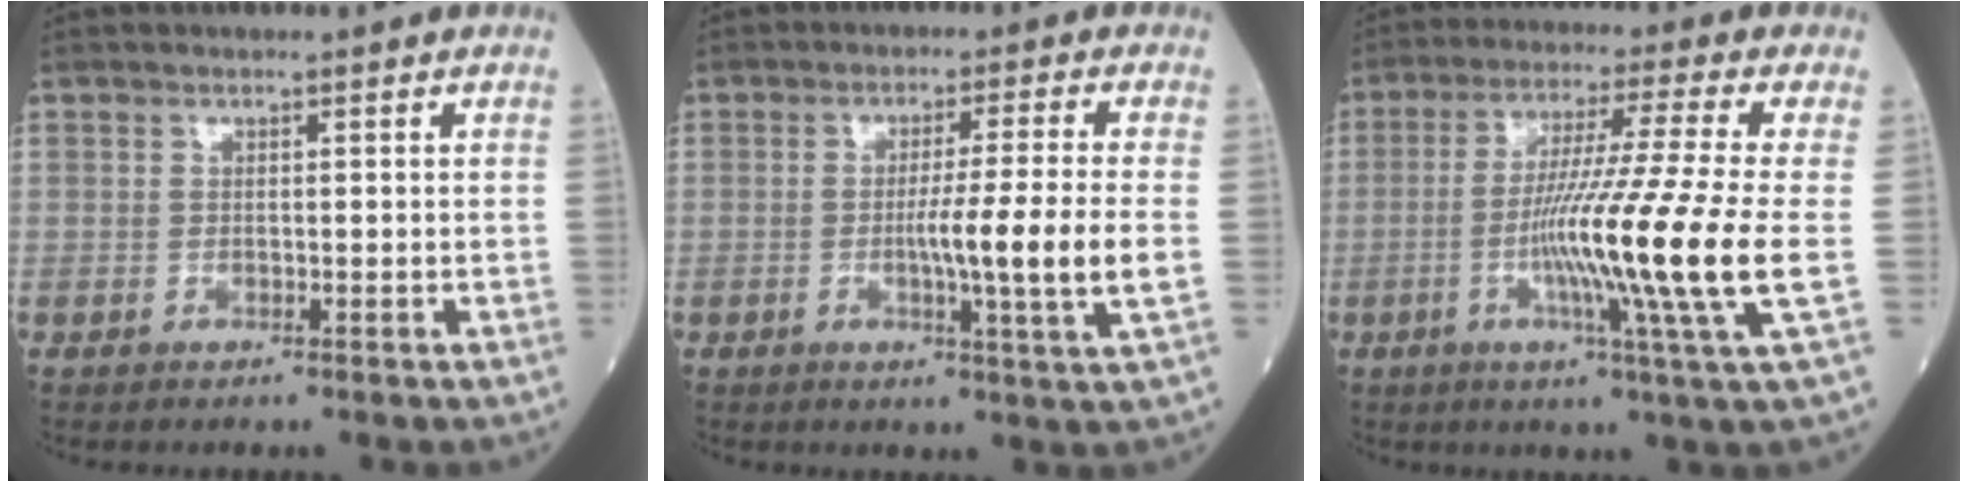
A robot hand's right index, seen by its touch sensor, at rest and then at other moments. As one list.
[{"total": 8.9, "force": [-1.2, -1.7, 8.7], "torque": [-0.142, -0.016, -0.021]}, {"total": 15.1, "force": [-2.6, -2.9, 14.6], "torque": [-0.268, -0.026, -0.055]}]